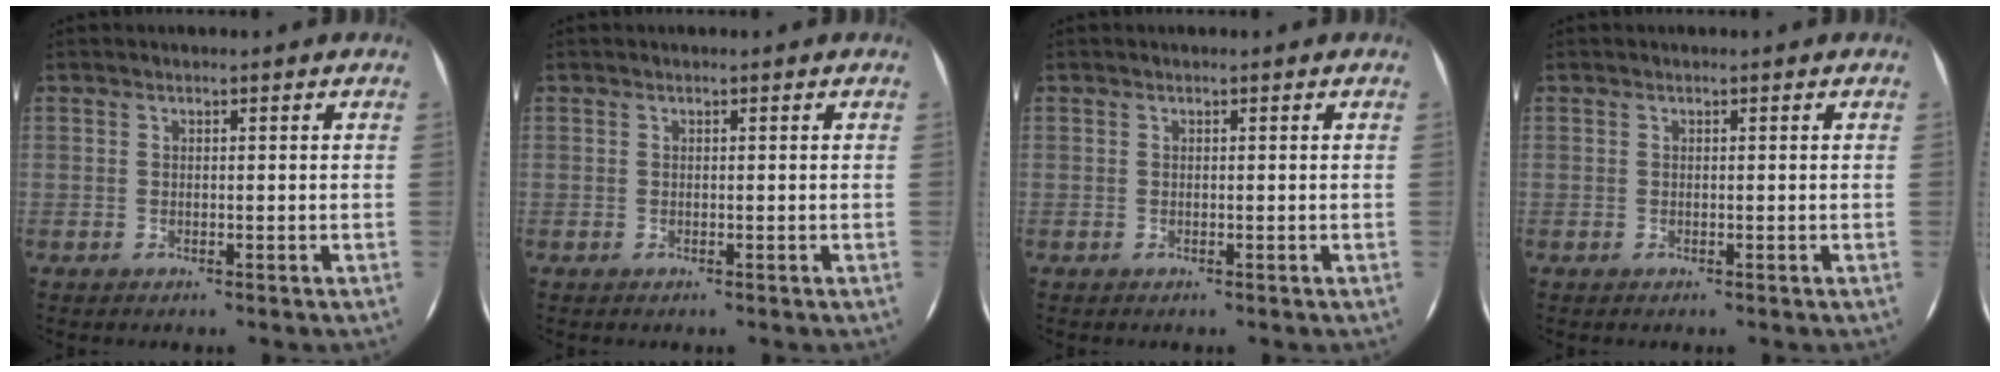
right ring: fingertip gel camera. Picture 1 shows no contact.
{"total": 0.0}
{"total": 0.0}
{"total": 0.0}